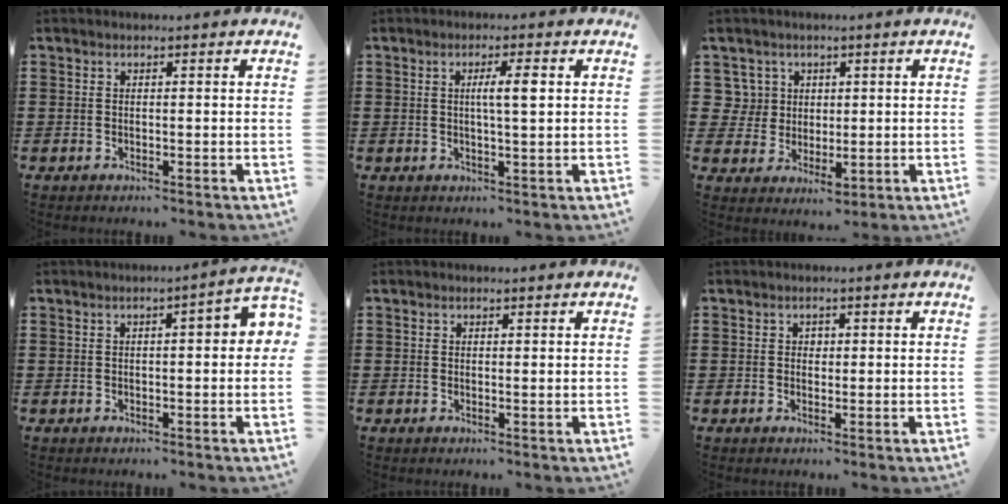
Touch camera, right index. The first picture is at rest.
{"total": 3.8, "force": [0.7, 0.4, 3.7], "torque": [-0.071, 0.003, 0.007]}
{"total": 4.6, "force": [1.5, 4.2, 0.6], "torque": [-0.034, 0.015, 0.028]}
{"total": 2.7, "force": [-0.1, 0.4, 2.7], "torque": [-0.038, -0.001, -0.005]}
{"total": 0.0}
{"total": 0.9, "force": [0.2, 0.8, 0.4], "torque": [-0.008, 0.005, 0.003]}